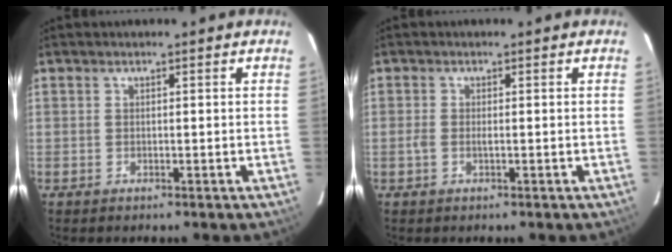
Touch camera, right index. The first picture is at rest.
{"total": 1.4, "force": [-0.3, 0.3, 1.3], "torque": [-0.029, -0.002, -0.007]}